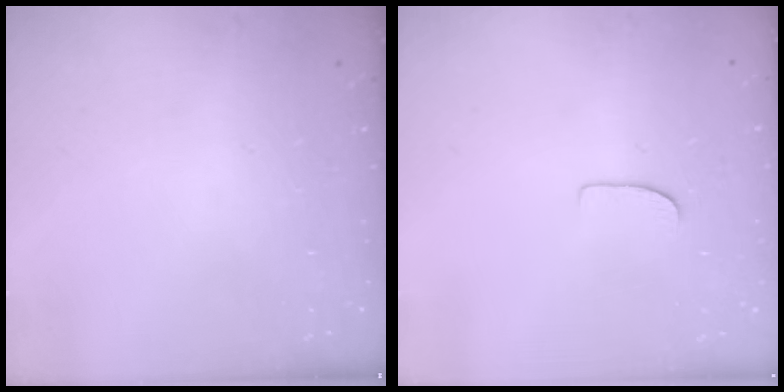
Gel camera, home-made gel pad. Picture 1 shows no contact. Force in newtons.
{"total": 5.2, "press": 5.2, "slide": 0.4}